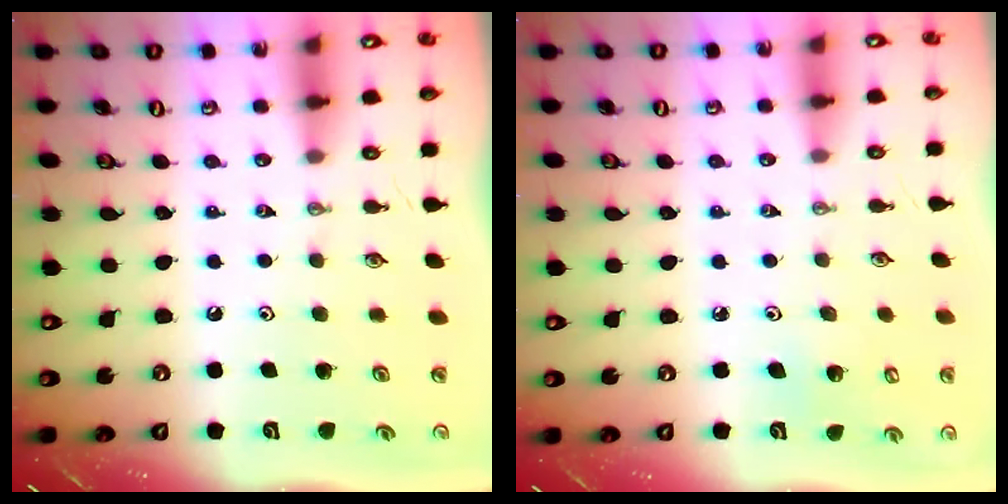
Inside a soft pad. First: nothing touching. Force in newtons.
{"total": 3.8, "press": 3.8, "slide": 0.4}